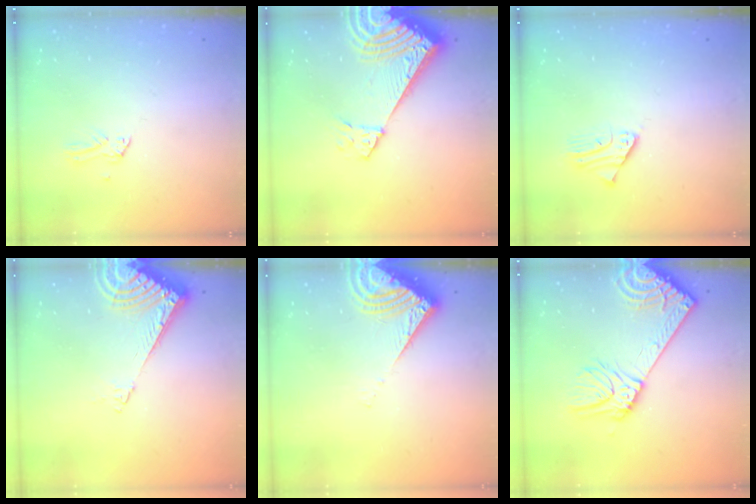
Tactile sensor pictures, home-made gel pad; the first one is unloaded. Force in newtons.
{"total": 10.4, "press": 10.3, "slide": 1.3}
{"total": 2.5, "press": 2.5, "slide": 0.2}
{"total": 8.4, "press": 8.3, "slide": 0.9}
{"total": 9.4, "press": 9.4, "slide": 1.1}
{"total": 15.7, "press": 15.2, "slide": 3.9}